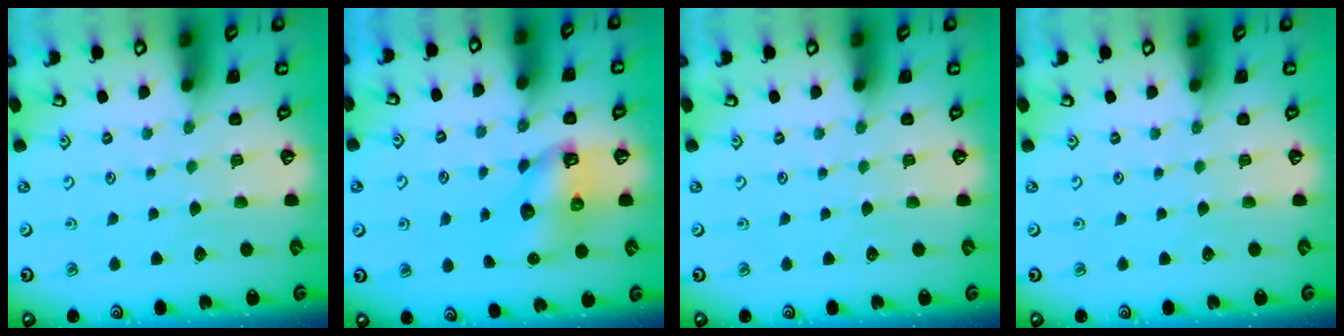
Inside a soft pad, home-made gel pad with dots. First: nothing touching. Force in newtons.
{"total": 6.8, "press": 6.8, "slide": 0.9}
{"total": 0.0}
{"total": 0.0}